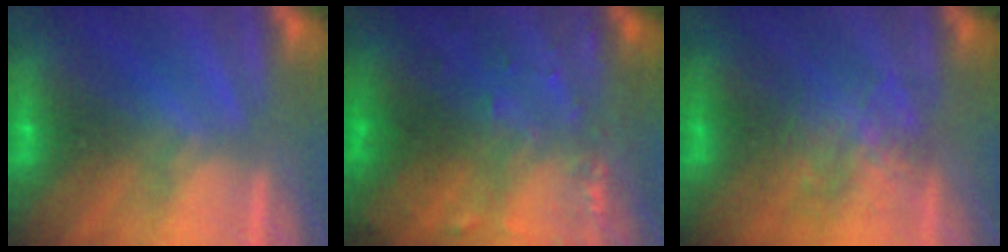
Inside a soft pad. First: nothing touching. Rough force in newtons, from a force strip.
{"total": 7.4}
{"total": 2.2}